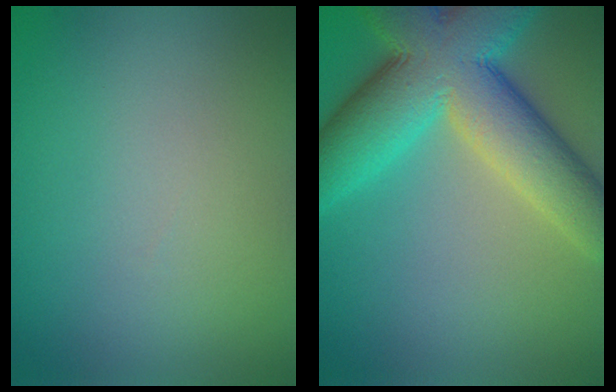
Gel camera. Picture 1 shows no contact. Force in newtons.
{"total": 12.5, "press": 12.5, "slide": 0.6}